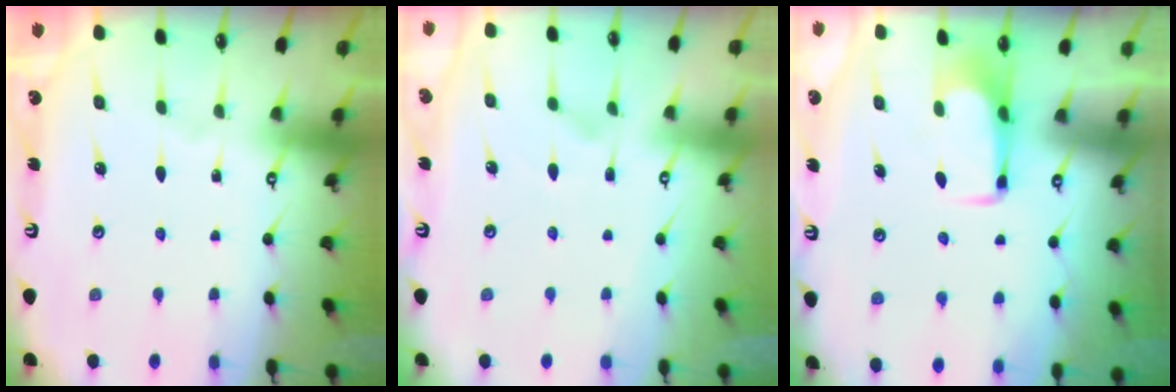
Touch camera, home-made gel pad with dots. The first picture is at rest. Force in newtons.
{"total": 2.5, "press": 2.1, "slide": 1.3}
{"total": 1.6, "press": 1.5, "slide": 0.4}